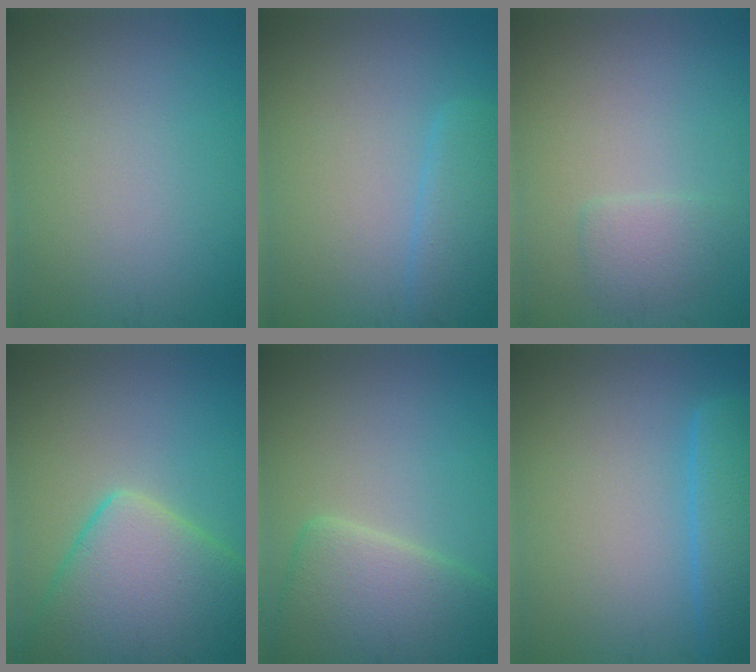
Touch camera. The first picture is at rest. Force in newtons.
{"total": 3.0, "press": 3.0, "slide": 0.1}
{"total": 1.7, "press": 1.6, "slide": 0.2}
{"total": 10.1, "press": 10.1, "slide": 0.6}
{"total": 5.9, "press": 5.9, "slide": 0.5}
{"total": 4.8, "press": 4.8, "slide": 0.2}